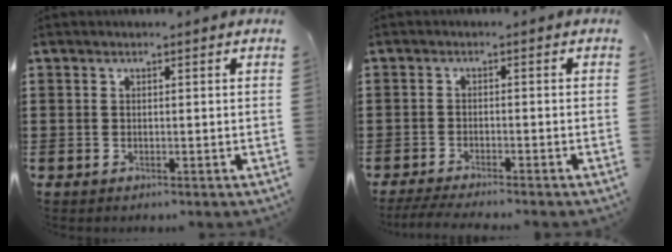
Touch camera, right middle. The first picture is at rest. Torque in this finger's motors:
{"motor_torque": [0.04, 0.01, 0.03, 0.02]}